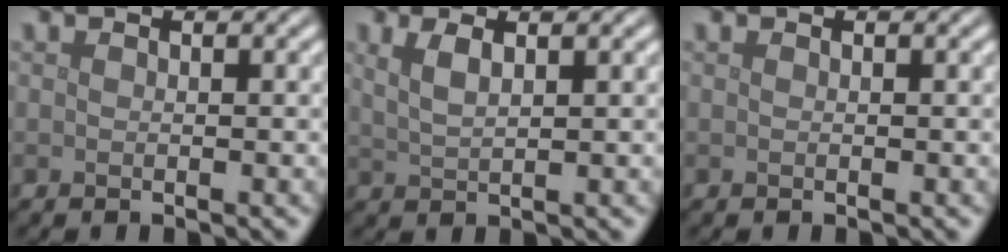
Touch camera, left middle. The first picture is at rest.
{"total": 2.2, "force": [1.1, 0.7, 1.8], "torque": [-0.032, 0.001, 0.022]}
{"total": 0.0}